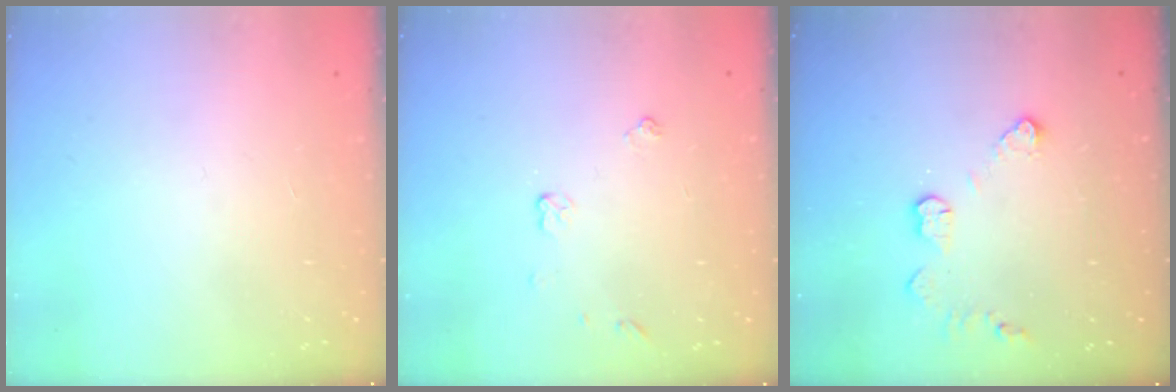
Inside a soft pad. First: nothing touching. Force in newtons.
{"total": 3.8, "press": 3.8, "slide": 0.6}
{"total": 5.8, "press": 5.8, "slide": 0.1}